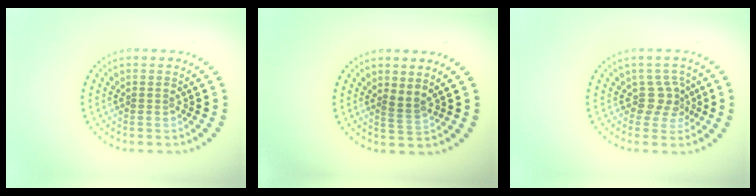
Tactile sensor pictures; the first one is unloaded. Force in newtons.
{"total": 1.4, "press": 0.9, "slide": 1.1}
{"total": 2.2, "press": 1.6, "slide": 1.5}